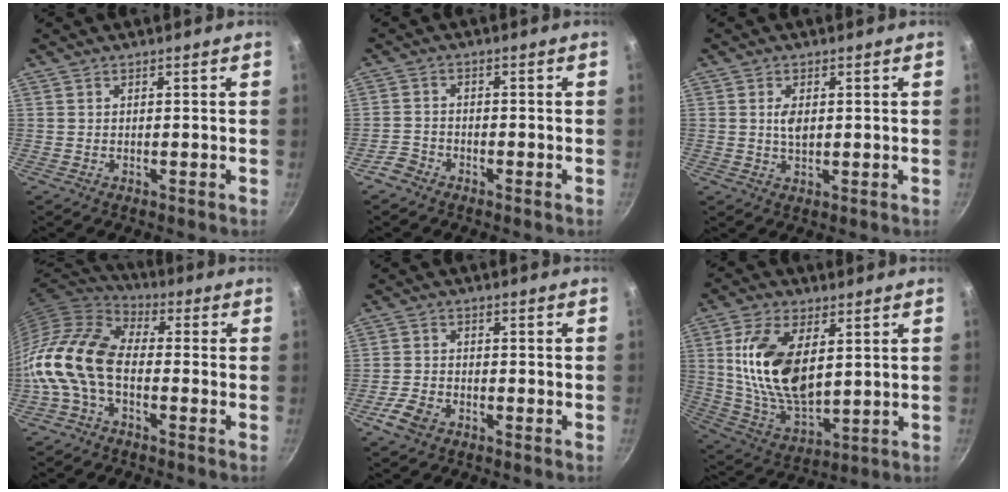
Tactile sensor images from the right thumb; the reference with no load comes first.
{"total": 3.0, "force": [-2.3, 1.7, 0.8], "torque": [-0.016, 0.024, -0.046]}
{"total": 3.1, "force": [0.6, 1.8, 2.5], "torque": [-0.039, -0.001, 0.012]}
{"total": 13.3, "force": [-3.2, 8.0, 10.1], "torque": [-0.188, 0.038, -0.083]}
{"total": 5.1, "force": [-2.9, 3.0, 2.8], "torque": [-0.058, 0.019, -0.057]}
{"total": 17.2, "force": [4.0, 9.3, 13.9], "torque": [-0.253, -0.021, 0.087]}